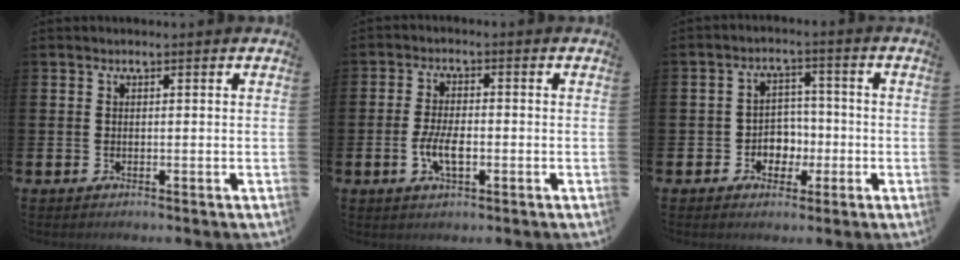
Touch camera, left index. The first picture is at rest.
{"total": 4.3, "force": [-1.0, 1.9, 3.8], "torque": [-0.066, 0.000, -0.020]}
{"total": 3.9, "force": [-1.3, 3.5, 1.2], "torque": [-0.021, 0.001, -0.035]}